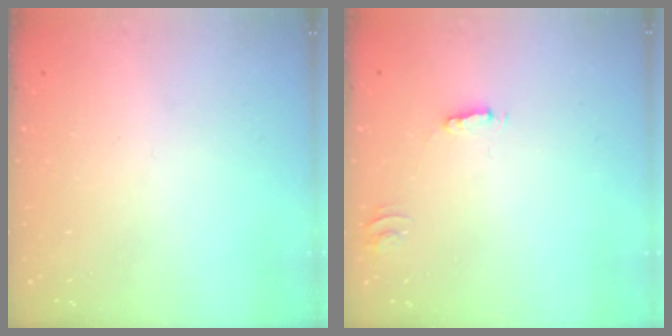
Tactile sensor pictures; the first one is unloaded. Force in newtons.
{"total": 2.3, "press": 2.3, "slide": 0.2}